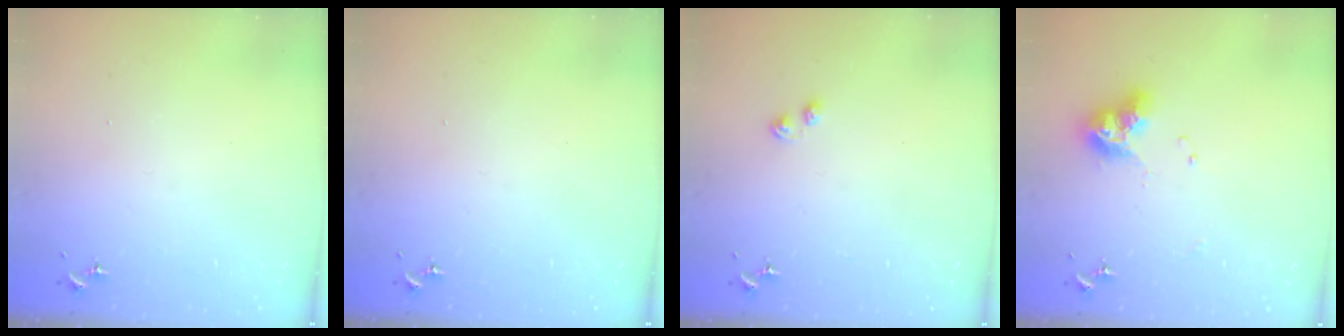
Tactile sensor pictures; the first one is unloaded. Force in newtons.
{"total": 0.0}
{"total": 2.3, "press": 2.2, "slide": 0.5}
{"total": 10.6, "press": 10.5, "slide": 1.1}